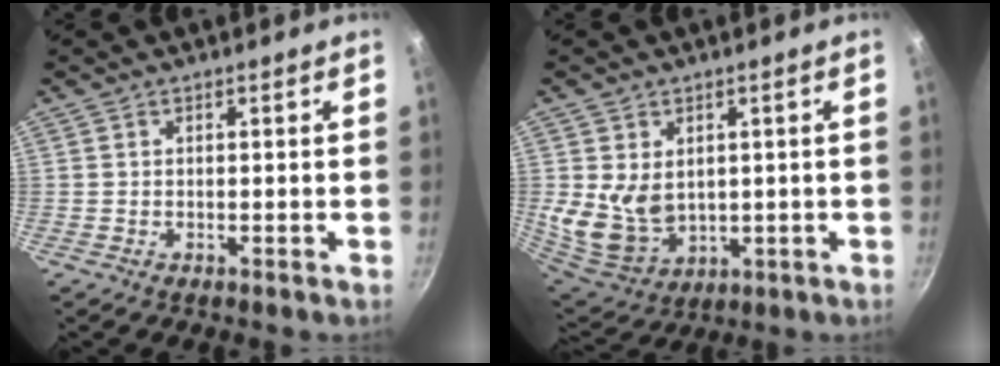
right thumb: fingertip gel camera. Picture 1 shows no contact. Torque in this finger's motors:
{"motor_torque": [1.11, 1.13, 0.58, -0.45, 0.12]}